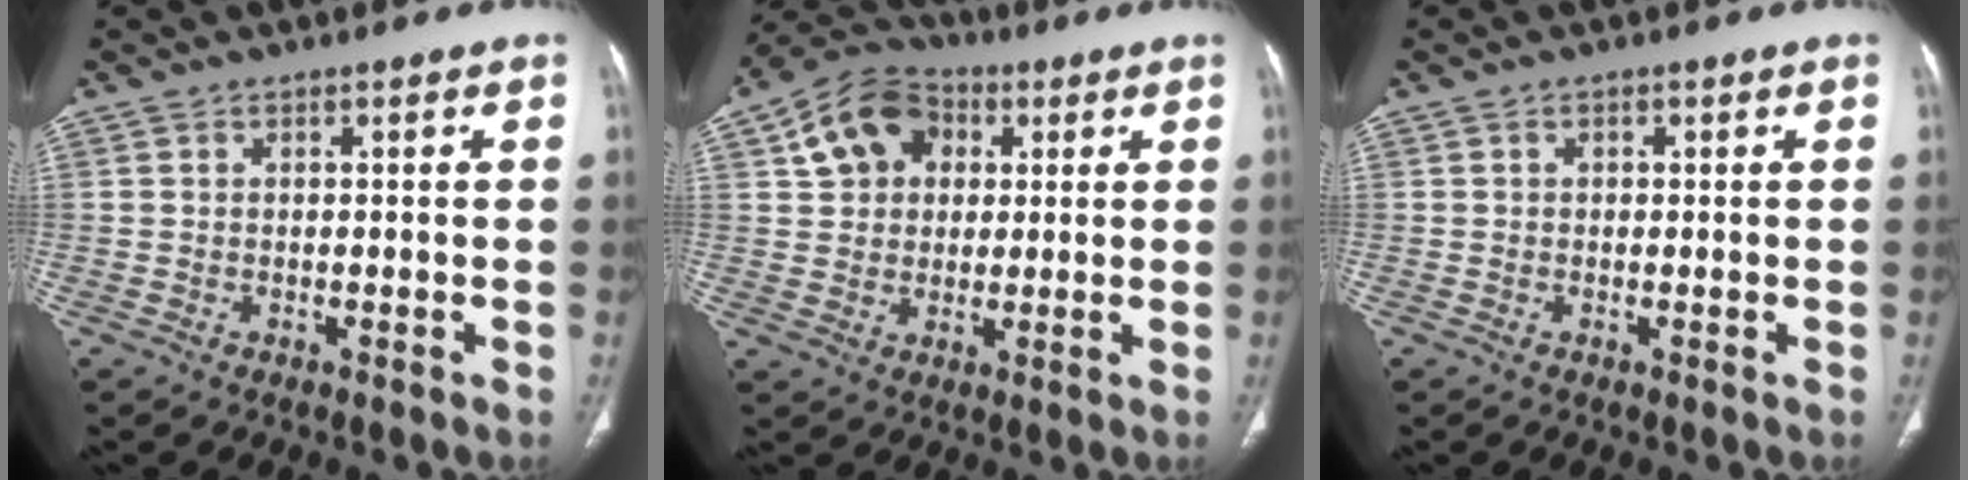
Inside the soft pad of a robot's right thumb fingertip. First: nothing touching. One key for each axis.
{"total": 11.6, "fx": 3.6, "fy": 9.2, "fz": 6.1, "tx": -0.085, "ty": 0.007, "tz": 0.054}
{"total": 0.6, "fx": 0.2, "fy": 0.5, "fz": 0.3, "tx": -0.002, "ty": 0.000, "tz": 0.002}